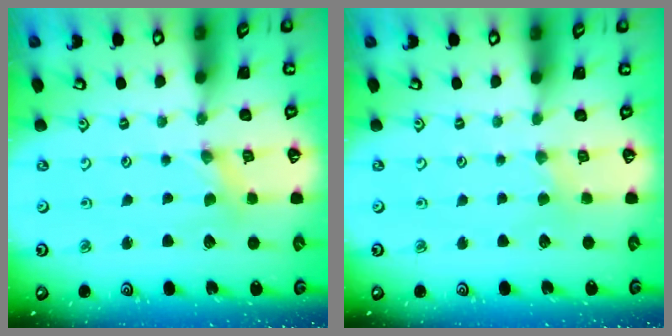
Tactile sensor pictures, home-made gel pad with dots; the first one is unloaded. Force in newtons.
{"total": 1.6, "press": 1.5, "slide": 0.4}